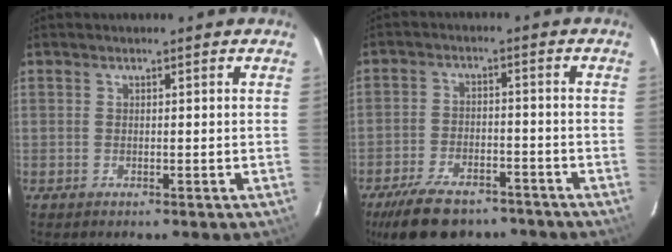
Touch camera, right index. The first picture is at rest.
{"total": 14.0, "force": [-10.7, 6.3, 6.6], "torque": [-0.152, -0.008, -0.166]}